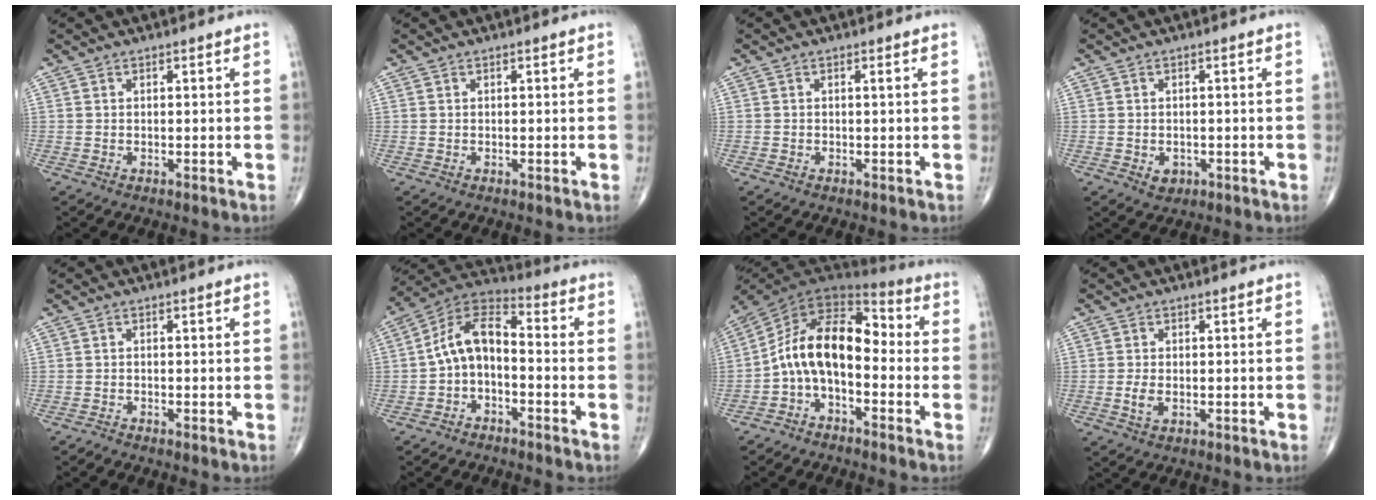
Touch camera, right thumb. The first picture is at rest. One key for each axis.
{"total": 0.0}
{"total": 0.0}
{"total": 2.3, "fx": -0.8, "fy": 1.9, "fz": 1.1, "tx": -0.008, "ty": 0.001, "tz": -0.004}
{"total": 0.7, "fx": -0.7, "fy": 0.0, "fz": 0.0, "tx": -0.005, "ty": -0.003, "tz": -0.018}
{"total": 9.7, "fx": -2.2, "fy": 5.7, "fz": 7.6, "tx": -0.129, "ty": 0.055, "tz": -0.054}
{"total": 13.5, "fx": -2.2, "fy": 7.5, "fz": 11.0, "tx": -0.173, "ty": 0.077, "tz": -0.054}
{"total": 2.5, "fx": -0.5, "fy": 1.4, "fz": 2.0, "tx": -0.044, "ty": -0.003, "tz": -0.009}